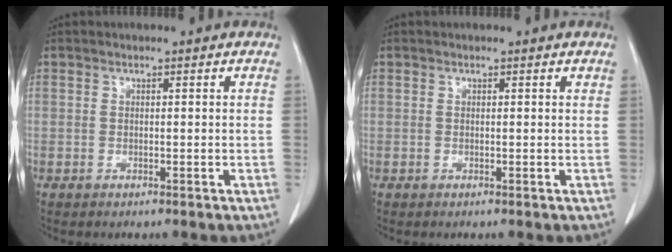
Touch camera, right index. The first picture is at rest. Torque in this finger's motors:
{"motor_torque": [0.00, 0.00, 0.04, 0.00]}